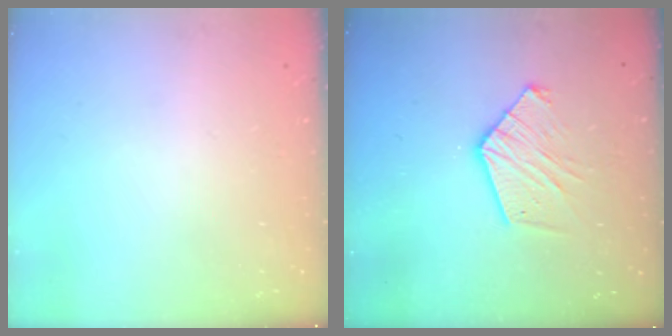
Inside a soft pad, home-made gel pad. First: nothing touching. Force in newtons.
{"total": 11.6, "press": 11.5, "slide": 1.0}